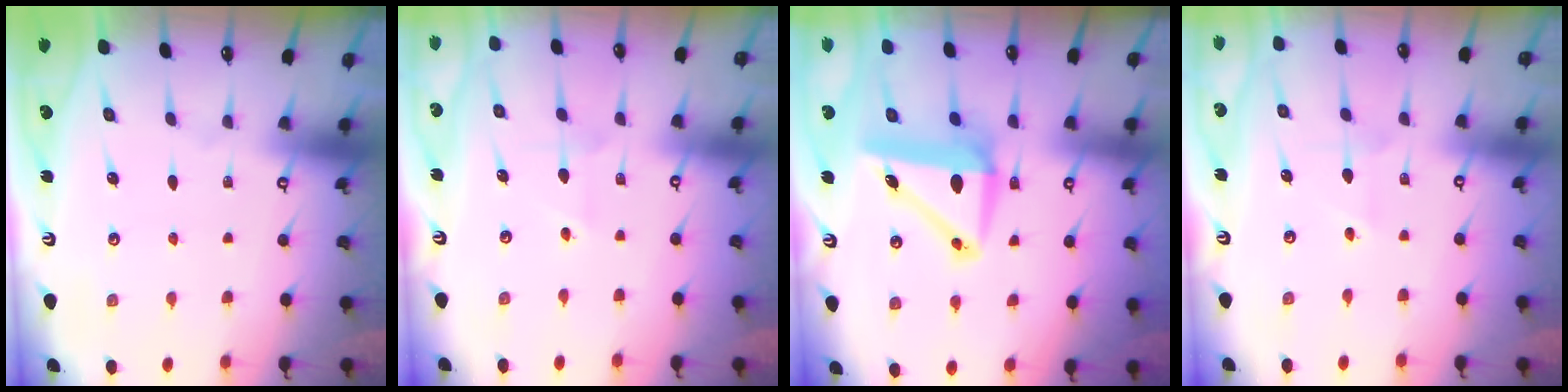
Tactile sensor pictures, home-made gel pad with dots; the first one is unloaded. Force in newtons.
{"total": 3.4, "press": 3.2, "slide": 1.1}
{"total": 8.1, "press": 7.9, "slide": 1.8}
{"total": 3.4, "press": 3.2, "slide": 1.1}